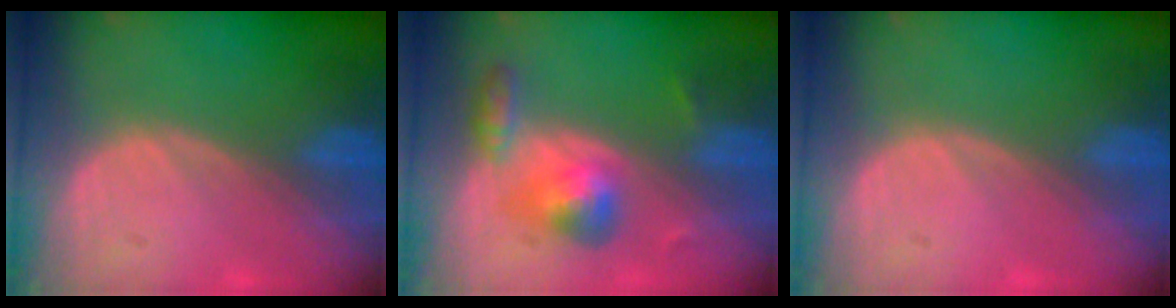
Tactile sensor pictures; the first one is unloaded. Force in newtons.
{"total": 5.5, "press": 5.3, "slide": 1.5}
{"total": 0.0}